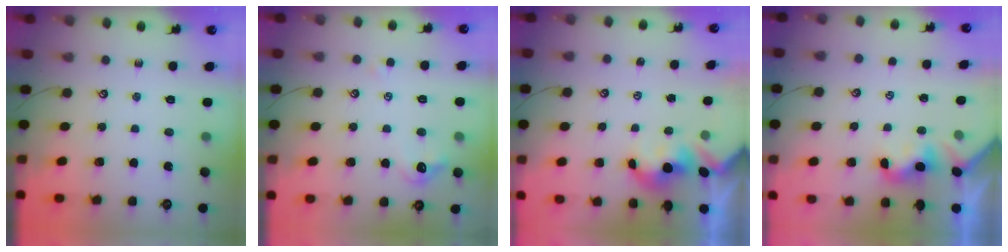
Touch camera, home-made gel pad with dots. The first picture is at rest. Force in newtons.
{"total": 0.8, "press": 0.2, "slide": 0.7}
{"total": 2.1, "press": 2.1, "slide": 0.2}
{"total": 1.8, "press": 1.8, "slide": 0.5}